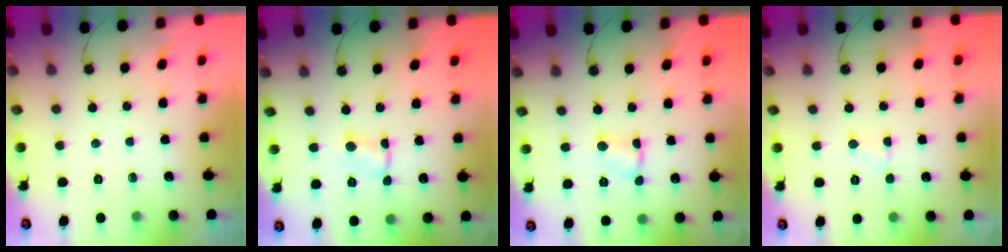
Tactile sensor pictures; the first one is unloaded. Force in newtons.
{"total": 1.4, "press": 1.4, "slide": 0.1}
{"total": 1.7, "press": 1.6, "slide": 0.2}
{"total": 2.3, "press": 2.3, "slide": 0.2}